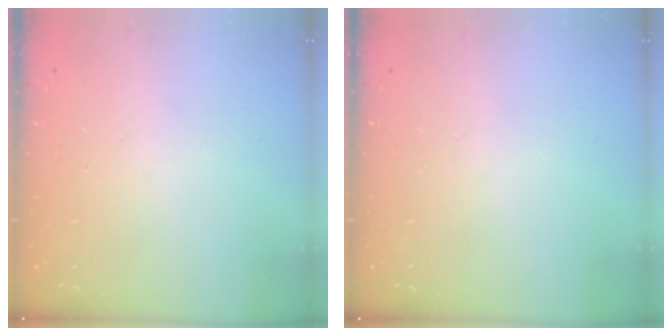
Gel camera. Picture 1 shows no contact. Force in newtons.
{"total": 0.0}